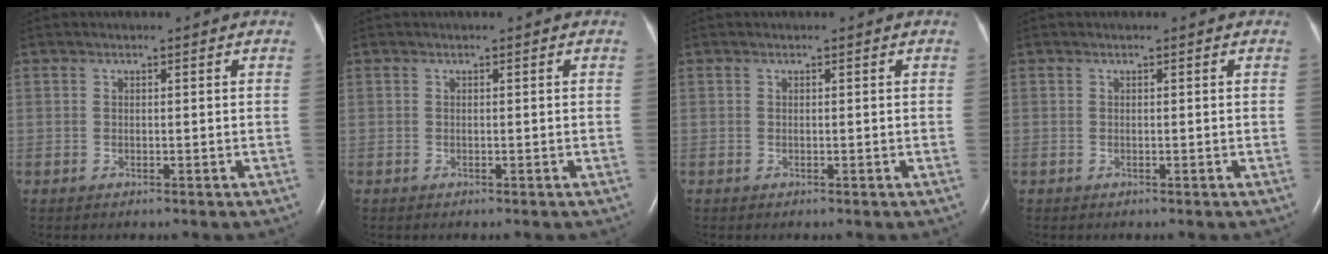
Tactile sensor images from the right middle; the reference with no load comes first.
{"total": 0.0}
{"total": 0.0}
{"total": 0.0}